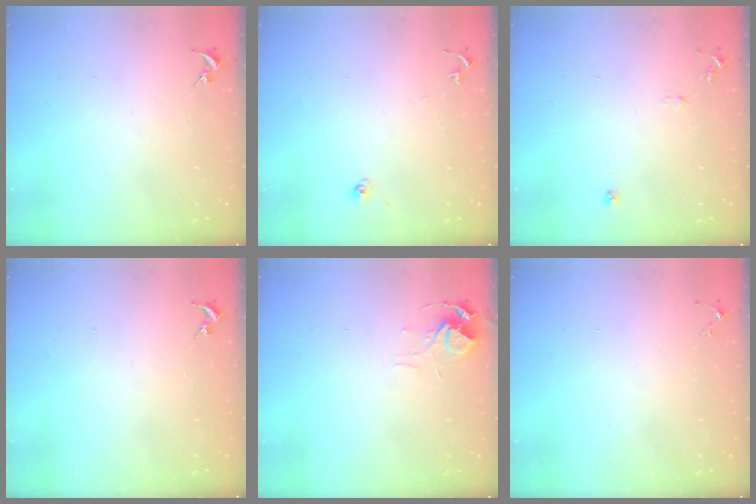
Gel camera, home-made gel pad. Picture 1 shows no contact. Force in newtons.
{"total": 6.2, "press": 6.1, "slide": 0.5}
{"total": 5.6, "press": 5.5, "slide": 0.6}
{"total": 0.0}
{"total": 7.1, "press": 7.1, "slide": 0.5}
{"total": 3.5, "press": 3.5, "slide": 0.5}